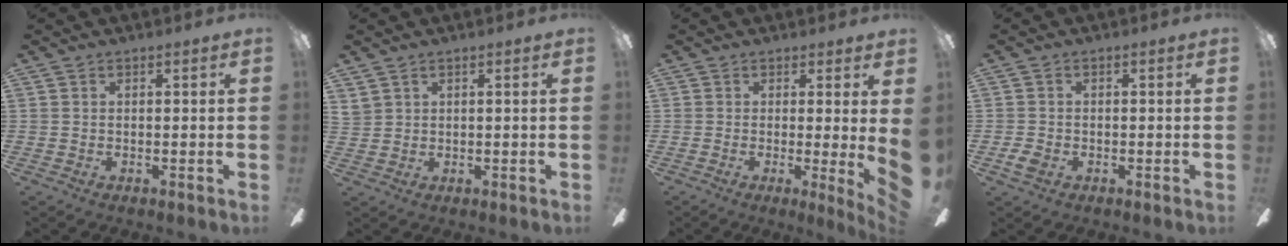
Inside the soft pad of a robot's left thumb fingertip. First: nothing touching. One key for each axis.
{"total": 1.5, "fx": 1.1, "fy": 0.7, "fz": 0.8, "tx": -0.018, "ty": -0.002, "tz": 0.021}
{"total": 4.4, "fx": 0.9, "fy": -0.2, "fz": 4.3, "tx": -0.061, "ty": -0.029, "tz": 0.020}
{"total": 2.7, "fx": -1.1, "fy": 1.7, "fz": 1.9, "tx": -0.051, "ty": -0.001, "tz": -0.025}